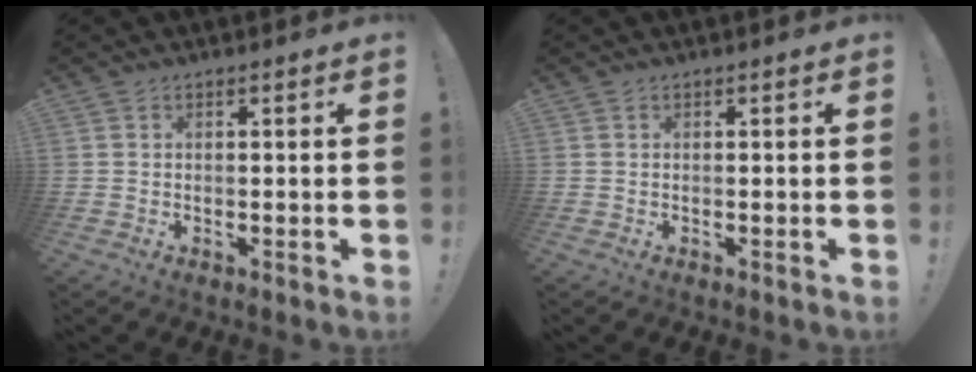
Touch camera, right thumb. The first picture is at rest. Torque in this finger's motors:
{"motor_torque": [0.00, 0.00, 0.10, 0.00, 0.06]}